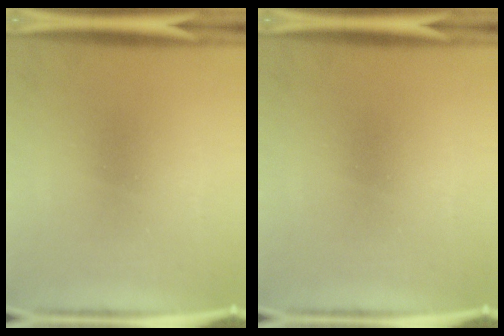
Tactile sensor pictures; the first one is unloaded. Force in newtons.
{"total": 0.0}